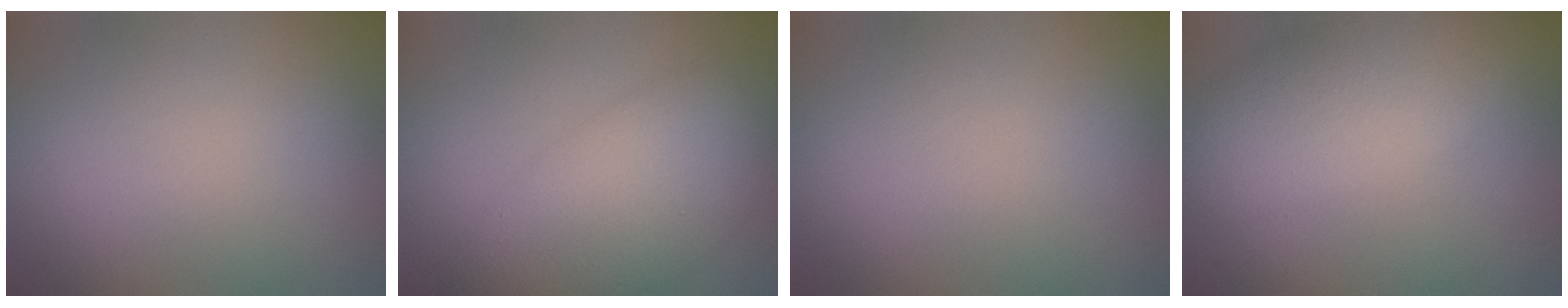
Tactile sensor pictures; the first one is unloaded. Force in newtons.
{"total": 8.0, "press": 8.0, "slide": 0.3}
{"total": 0.0}
{"total": 6.9, "press": 6.9, "slide": 0.6}